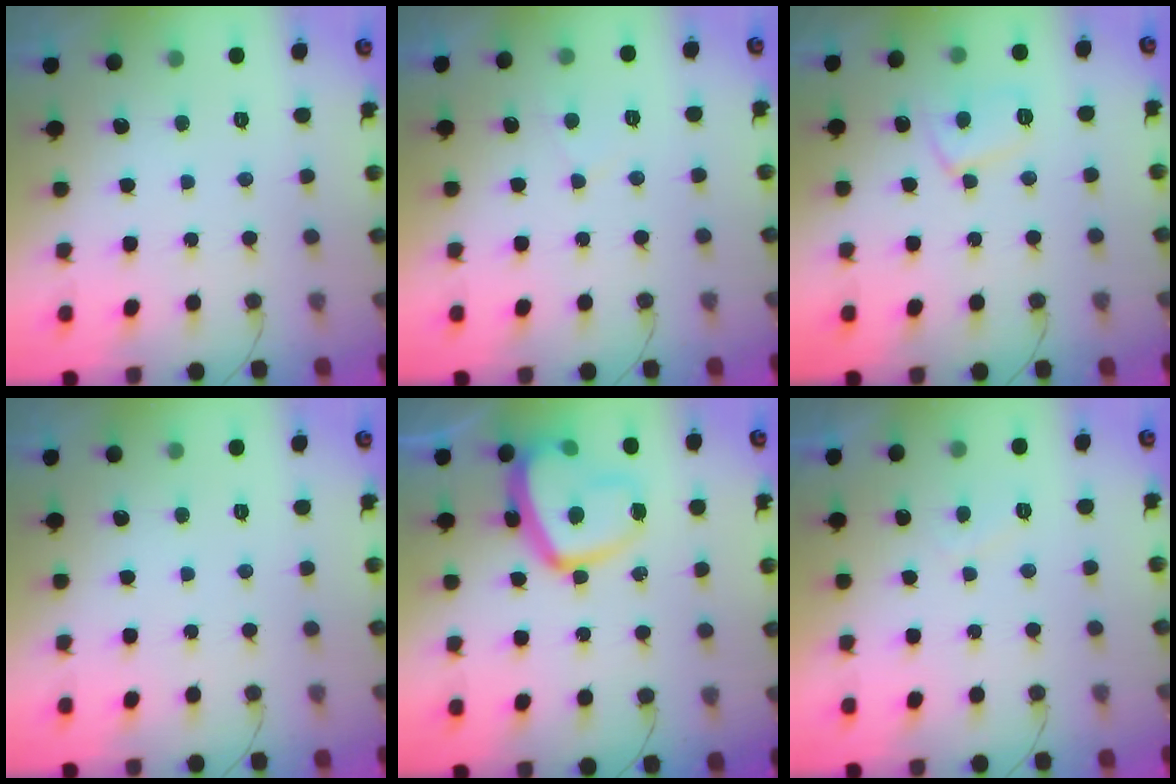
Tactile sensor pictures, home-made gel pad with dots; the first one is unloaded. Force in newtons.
{"total": 2.3, "press": 2.3, "slide": 0.4}
{"total": 7.6, "press": 7.5, "slide": 0.6}
{"total": 0.0}
{"total": 15.8, "press": 15.7, "slide": 1.4}
{"total": 0.9, "press": 0.7, "slide": 0.6}